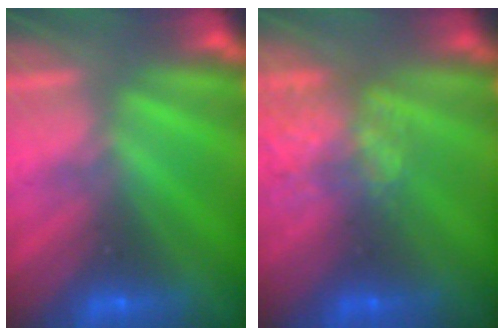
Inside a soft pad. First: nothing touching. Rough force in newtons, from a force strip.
{"total": 7.2}